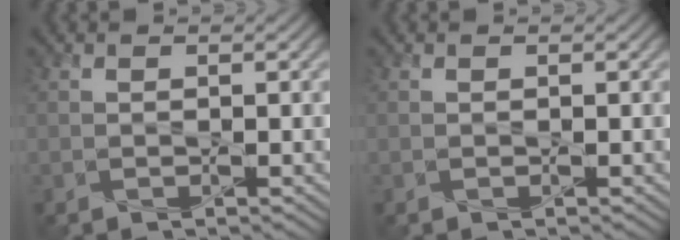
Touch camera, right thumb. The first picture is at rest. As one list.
[{"total": 0.0}]